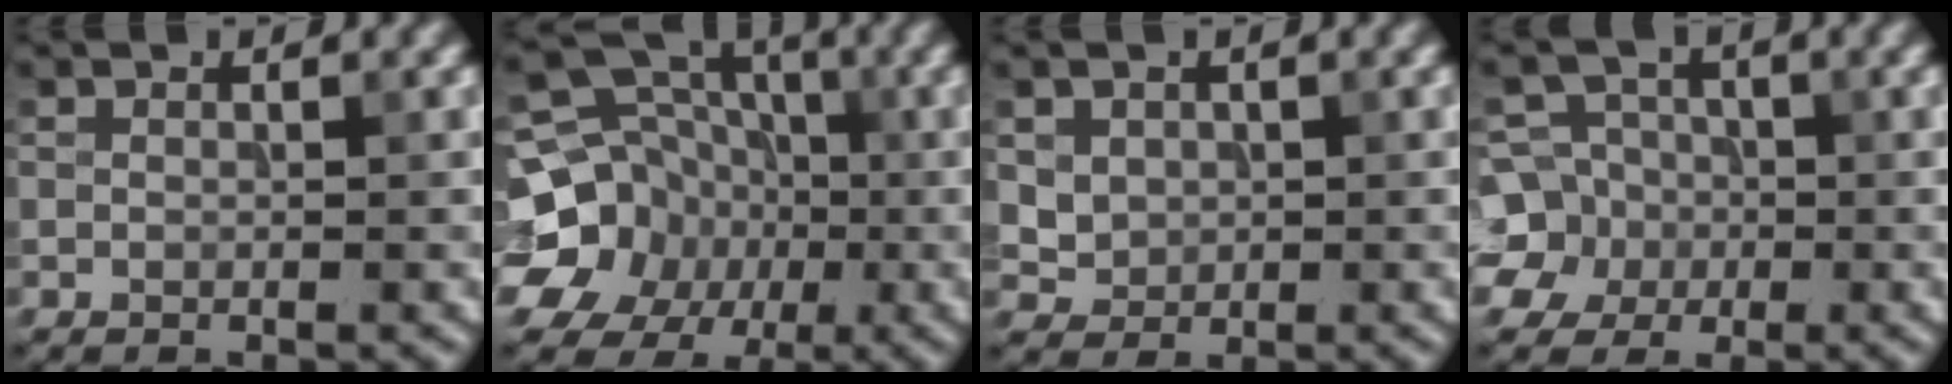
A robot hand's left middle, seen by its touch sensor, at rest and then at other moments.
{"total": 13.6, "force": [-3.7, 12.2, 4.9], "torque": [-0.113, 0.004, -0.079]}
{"total": 2.0, "force": [0.4, 1.8, 0.7], "torque": [-0.013, -0.007, 0.016]}
{"total": 6.5, "force": [-1.5, 6.1, 1.6], "torque": [-0.026, 0.017, -0.055]}